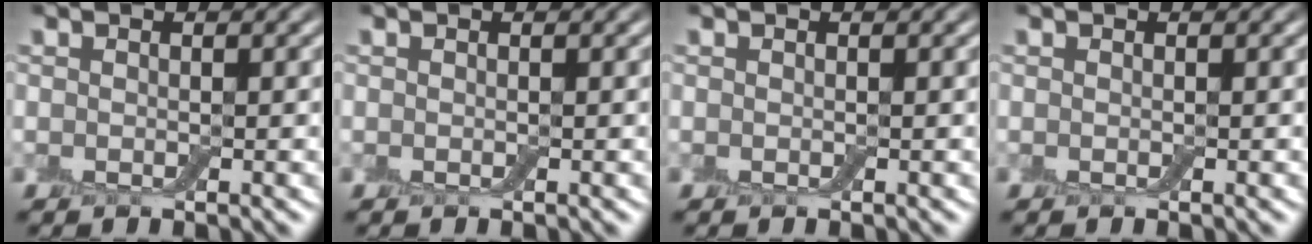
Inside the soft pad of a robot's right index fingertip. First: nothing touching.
{"total": 0.0}
{"total": 0.0}
{"total": 0.0}